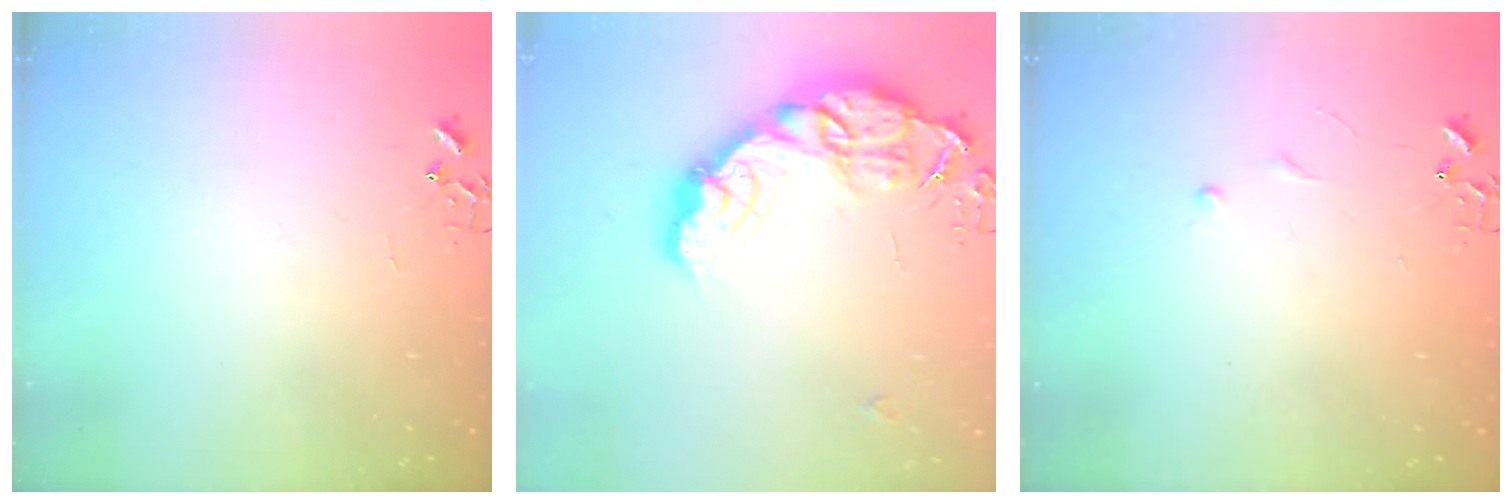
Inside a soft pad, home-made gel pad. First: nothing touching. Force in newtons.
{"total": 18.2, "press": 18.2, "slide": 1.3}
{"total": 3.4, "press": 3.4, "slide": 0.5}